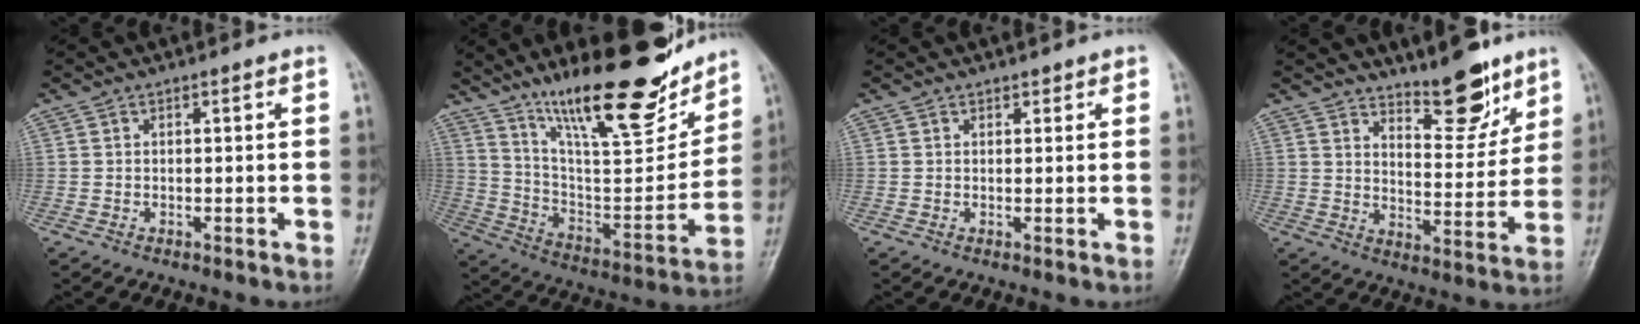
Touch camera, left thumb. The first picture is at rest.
{"total": 24.2, "force": [17.1, 6.4, 15.8], "torque": [-0.213, -0.085, 0.289]}
{"total": 1.1, "force": [0.9, 0.7, 0.2], "torque": [0.012, -0.005, 0.007]}
{"total": 9.5, "force": [7.6, 3.2, 4.6], "torque": [-0.040, -0.066, 0.124]}